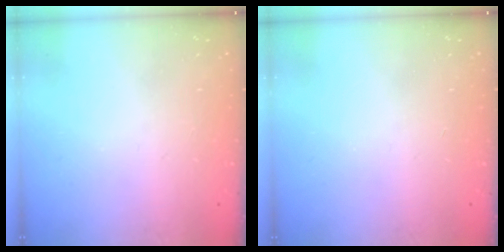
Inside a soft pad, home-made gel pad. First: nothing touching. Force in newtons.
{"total": 0.0}